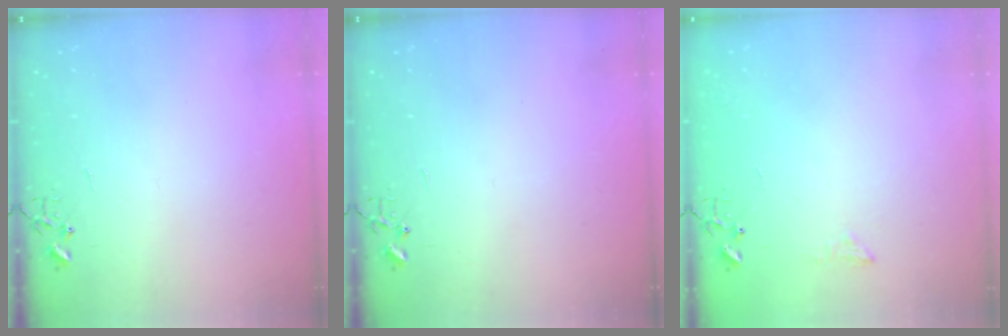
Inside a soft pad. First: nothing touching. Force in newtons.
{"total": 0.0}
{"total": 5.9, "press": 5.9, "slide": 0.8}